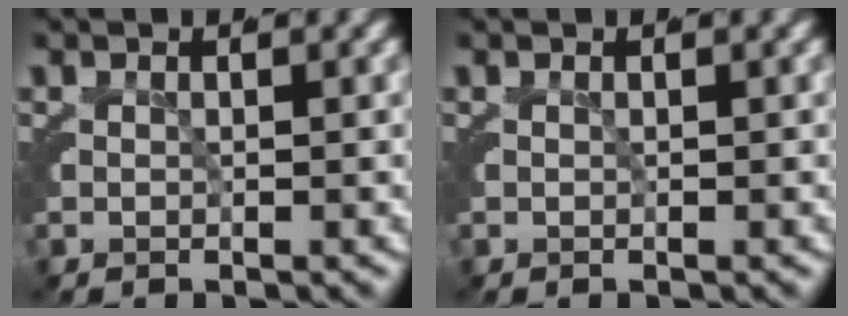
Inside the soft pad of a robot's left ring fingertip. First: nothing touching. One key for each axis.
{"total": 0.0}